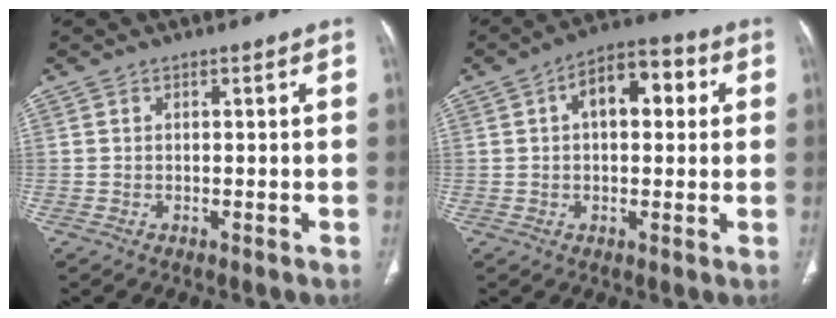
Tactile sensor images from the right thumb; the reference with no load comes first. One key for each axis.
{"total": 10.1, "fx": 2.4, "fy": 5.5, "fz": 8.1, "tx": -0.099, "ty": 0.027, "tz": 0.029}